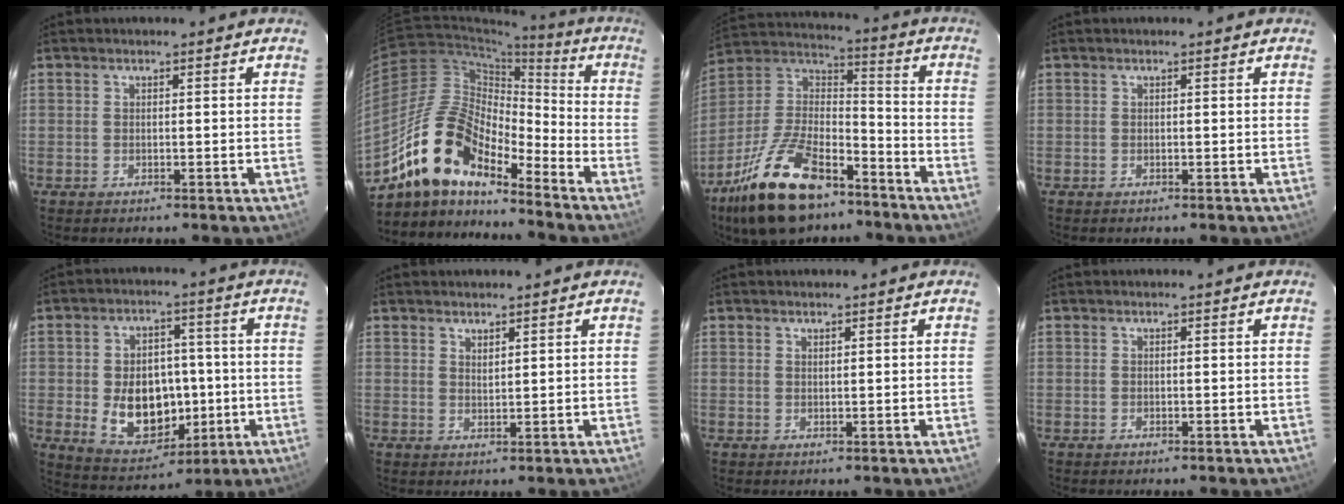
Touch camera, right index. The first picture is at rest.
{"total": 15.5, "force": [-12.2, 5.1, 7.9], "torque": [-0.139, 0.005, -0.245]}
{"total": 22.6, "force": [-14.4, 10.3, 14.0], "torque": [-0.288, 0.000, -0.247]}
{"total": 0.0}
{"total": 13.6, "force": [-1.9, 9.8, 9.2], "torque": [-0.182, 0.006, -0.006]}
{"total": 1.7, "force": [1.4, 0.5, 0.7], "torque": [-0.011, -0.001, 0.025]}
{"total": 0.6, "force": [0.6, 0.2, 0.2], "torque": [-0.003, 0.000, 0.011]}
{"total": 0.0}